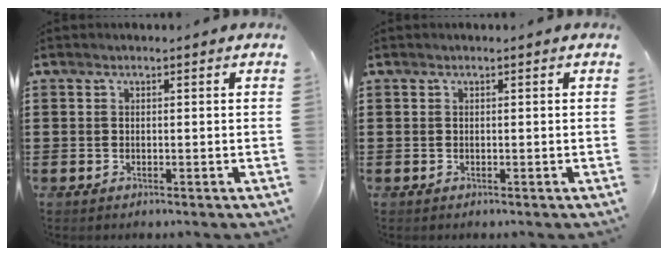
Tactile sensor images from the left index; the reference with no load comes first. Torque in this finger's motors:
{"motor_torque": [0.05, 0.02, 0.04, -0.01]}